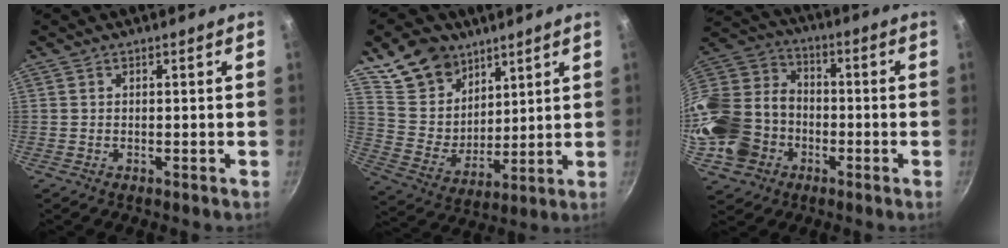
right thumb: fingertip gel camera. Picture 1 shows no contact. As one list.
[{"total": 15.1, "force": [9.8, 10.2, 5.3], "torque": [-0.060, -0.057, 0.190]}, {"total": 21.6, "force": [-6.0, 17.6, 11.0], "torque": [-0.243, 0.057, -0.109]}]